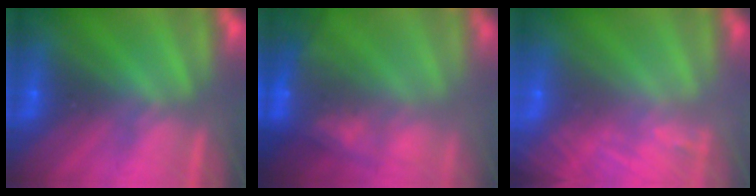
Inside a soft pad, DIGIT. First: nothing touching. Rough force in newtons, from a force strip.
{"total": 6.9}
{"total": 8.3}